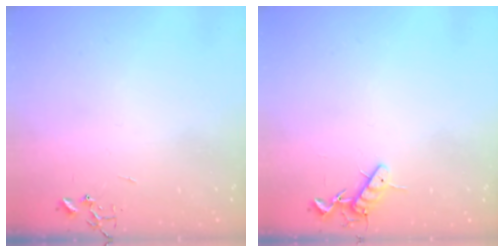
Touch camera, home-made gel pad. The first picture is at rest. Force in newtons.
{"total": 8.0, "press": 7.9, "slide": 1.4}